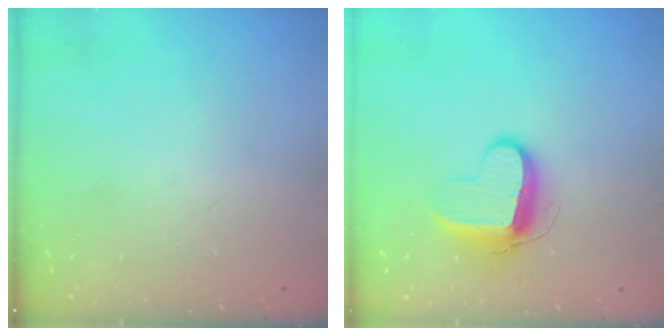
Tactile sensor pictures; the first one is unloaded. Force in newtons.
{"total": 10.4, "press": 10.4, "slide": 0.5}